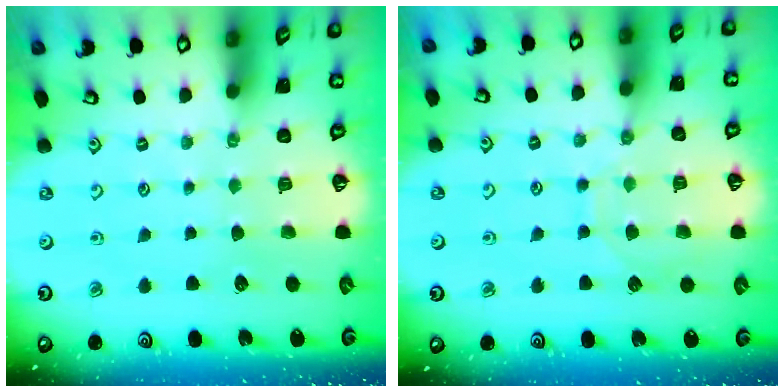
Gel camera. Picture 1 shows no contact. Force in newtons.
{"total": 8.0, "press": 8.0, "slide": 0.6}